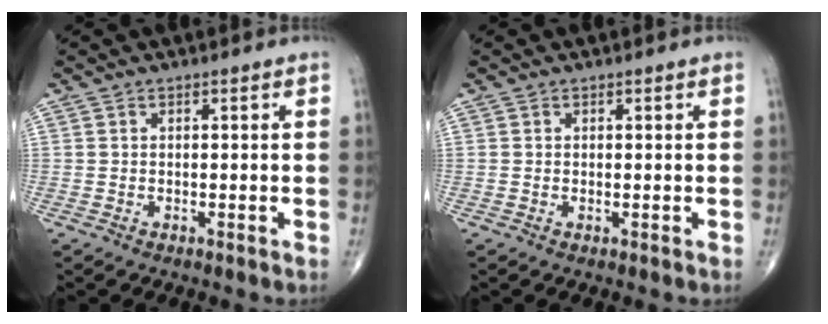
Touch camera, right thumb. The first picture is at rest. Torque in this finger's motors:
{"motor_torque": [1.34, 2.38, -0.21, -0.24, 0.00]}